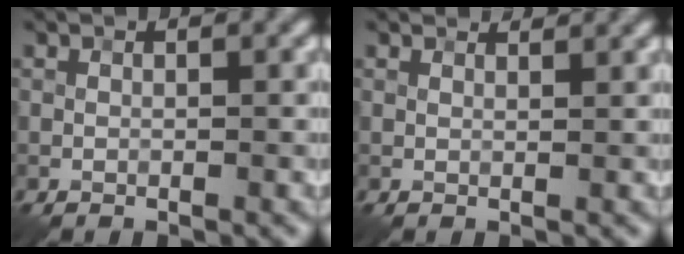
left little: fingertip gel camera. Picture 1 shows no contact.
{"total": 2.5, "force": [2.3, 0.4, 0.8], "torque": [-0.021, 0.000, 0.026]}